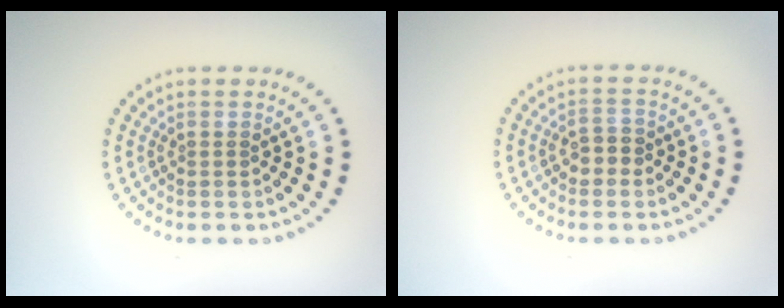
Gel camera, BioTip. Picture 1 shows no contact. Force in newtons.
{"total": 1.7, "press": 1.6, "slide": 0.4}